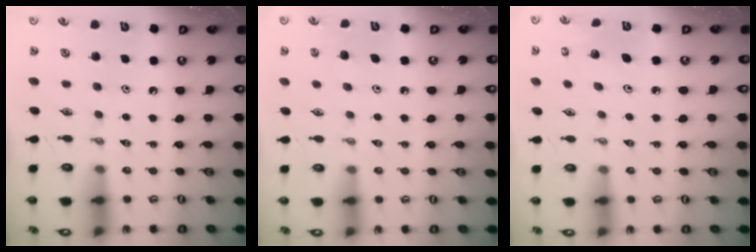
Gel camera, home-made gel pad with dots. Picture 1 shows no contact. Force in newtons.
{"total": 4.1, "press": 4.1, "slide": 0.4}
{"total": 3.7, "press": 3.6, "slide": 0.8}